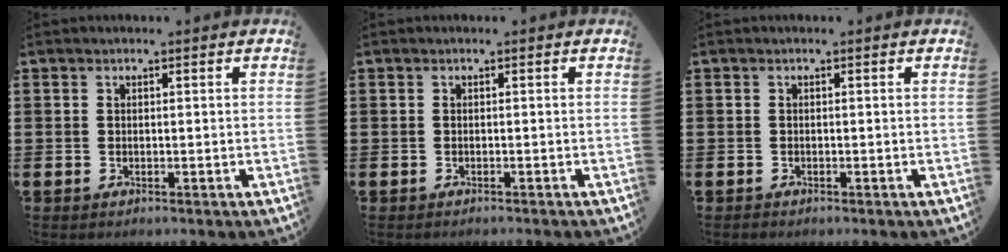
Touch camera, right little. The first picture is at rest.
{"total": 0.0}
{"total": 0.0}